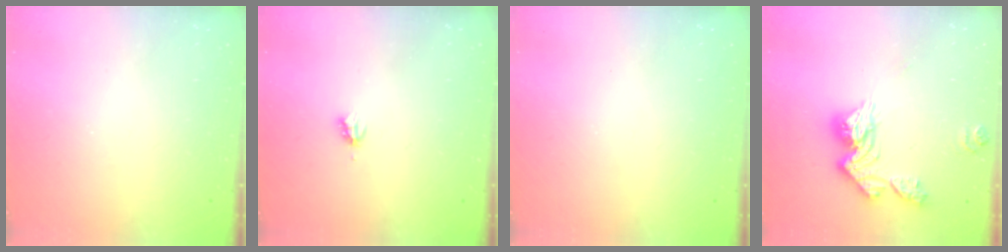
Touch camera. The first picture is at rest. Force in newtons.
{"total": 2.2, "press": 2.2, "slide": 0.3}
{"total": 0.0}
{"total": 13.4, "press": 13.3, "slide": 1.2}